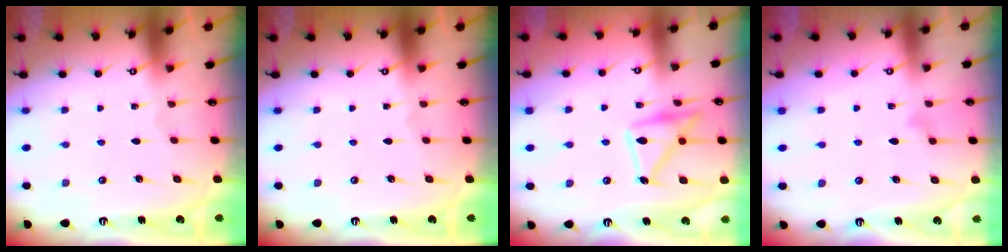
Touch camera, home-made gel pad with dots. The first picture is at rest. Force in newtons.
{"total": 0.0}
{"total": 15.4, "press": 15.4, "slide": 0.7}
{"total": 8.0, "press": 8.0, "slide": 0.5}